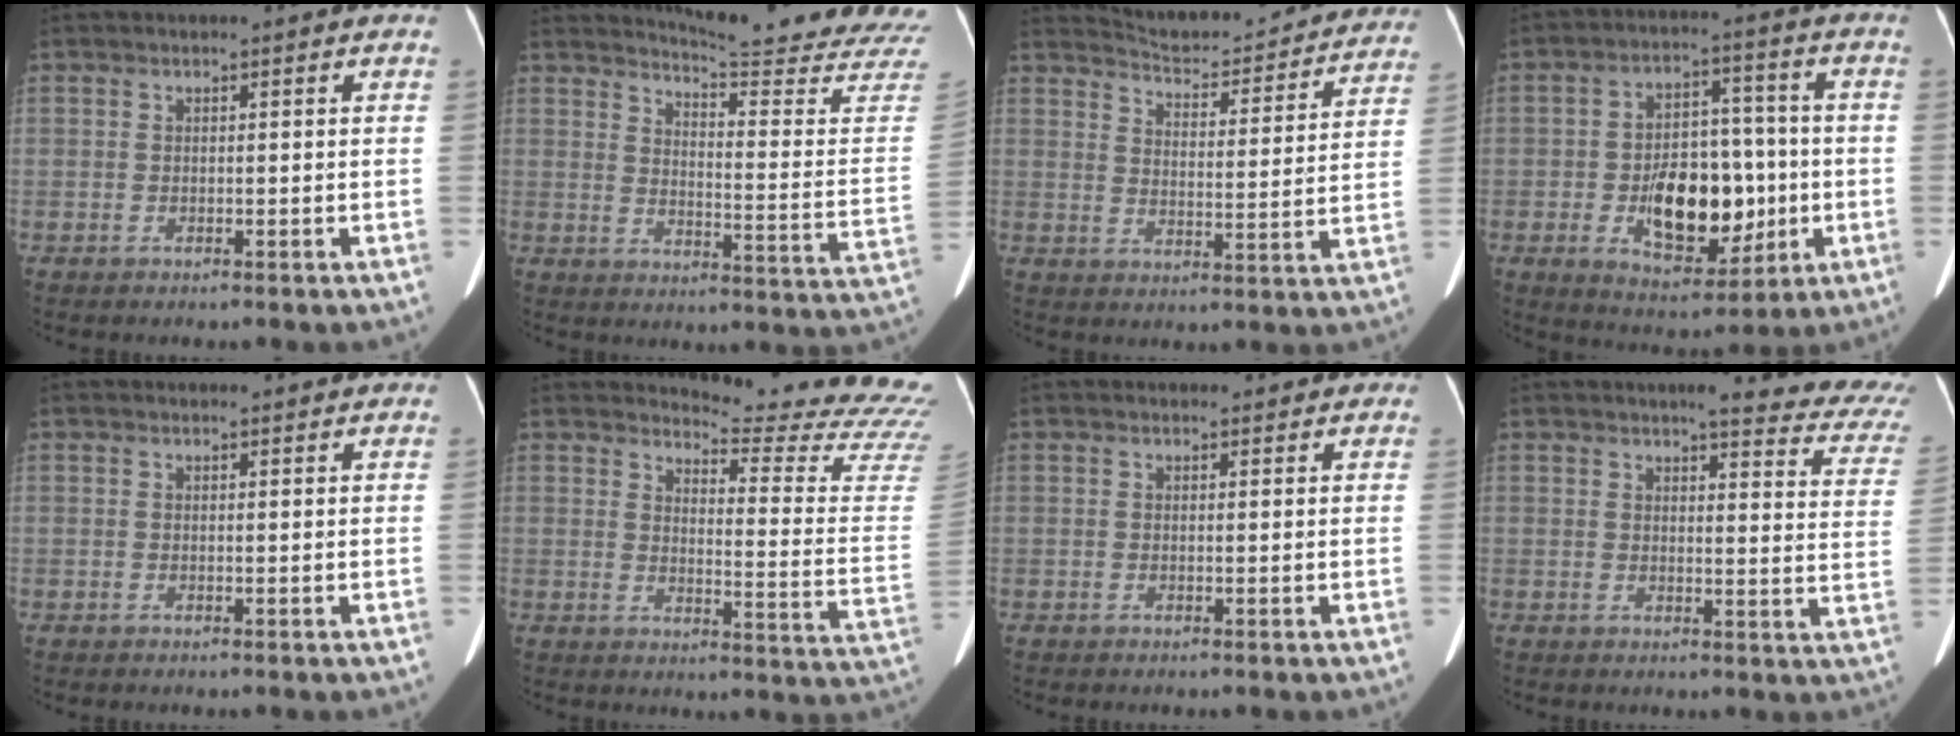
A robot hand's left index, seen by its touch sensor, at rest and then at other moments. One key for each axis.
{"total": 21.9, "fx": 21.2, "fy": -0.9, "fz": 5.2, "tx": -0.078, "ty": -0.152, "tz": 0.240}
{"total": 20.4, "fx": 19.4, "fy": 3.6, "fz": 5.1, "tx": -0.062, "ty": -0.033, "tz": 0.239}
{"total": 13.5, "fx": -2.6, "fy": 7.3, "fz": 11.0, "tx": -0.178, "ty": 0.012, "tz": -0.031}
{"total": 2.0, "fx": 1.9, "fy": 0.5, "fz": 0.5, "tx": -0.011, "ty": 0.009, "tz": 0.017}
{"total": 18.7, "fx": 18.4, "fy": -0.9, "fz": 3.0, "tx": -0.035, "ty": -0.175, "tz": 0.191}
{"total": 2.2, "fx": 1.9, "fy": 1.1, "fz": 0.3, "tx": 0.001, "ty": 0.004, "tz": 0.013}
{"total": 15.2, "fx": 13.4, "fy": 2.0, "fz": 6.9, "tx": -0.061, "ty": -0.044, "tz": 0.125}